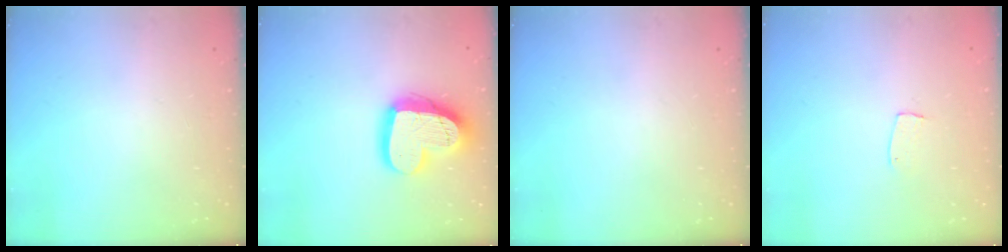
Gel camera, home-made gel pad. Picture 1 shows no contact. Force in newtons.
{"total": 18.8, "press": 18.7, "slide": 1.8}
{"total": 0.0}
{"total": 3.7, "press": 3.7, "slide": 0.2}